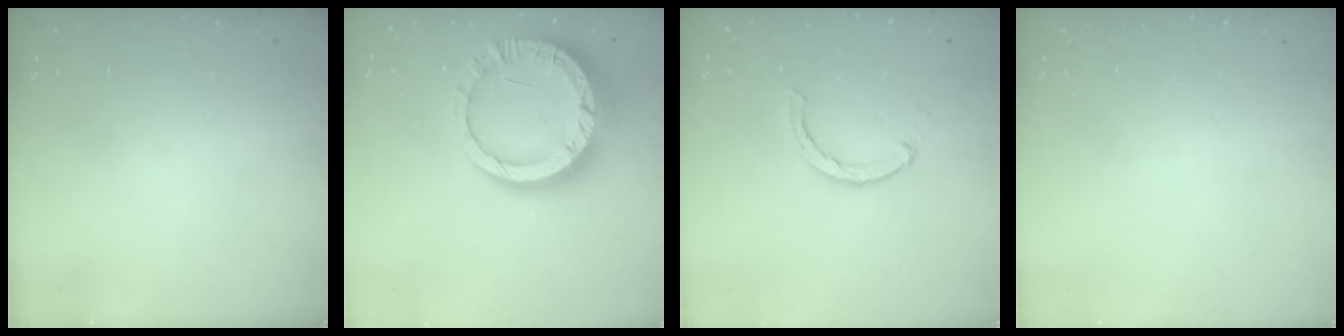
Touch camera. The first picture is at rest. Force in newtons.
{"total": 15.5, "press": 15.5, "slide": 1.3}
{"total": 2.3, "press": 2.3, "slide": 0.2}
{"total": 0.0}